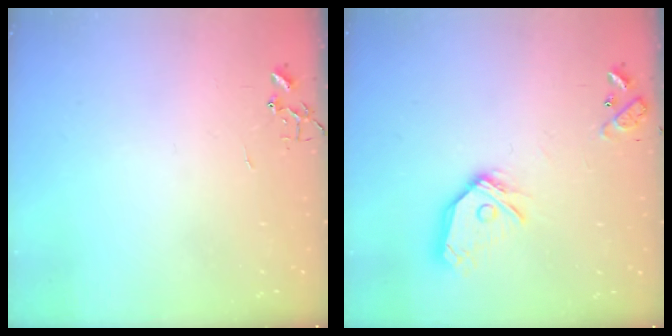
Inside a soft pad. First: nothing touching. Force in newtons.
{"total": 15.0, "press": 14.9, "slide": 2.2}